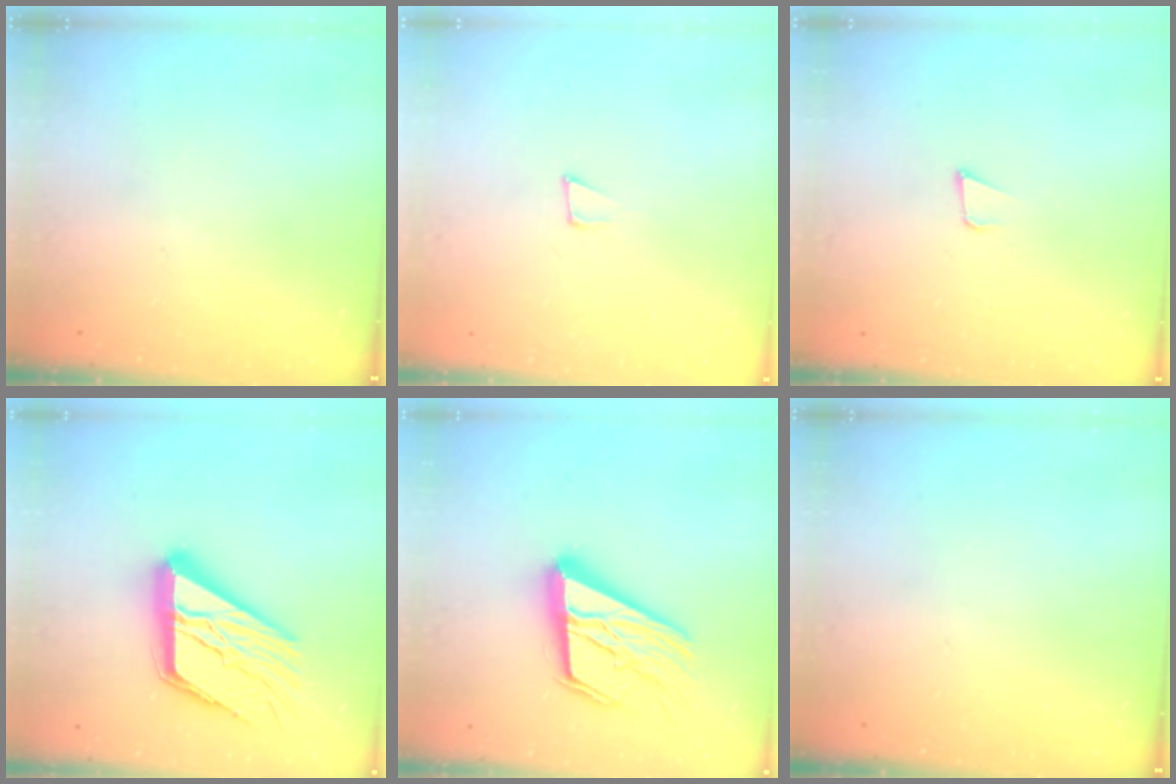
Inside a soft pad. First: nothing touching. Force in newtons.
{"total": 4.3, "press": 4.2, "slide": 1.0}
{"total": 3.2, "press": 1.9, "slide": 2.6}
{"total": 22.8, "press": 22.7, "slide": 2.2}
{"total": 20.9, "press": 20.8, "slide": 2.2}
{"total": 0.0}